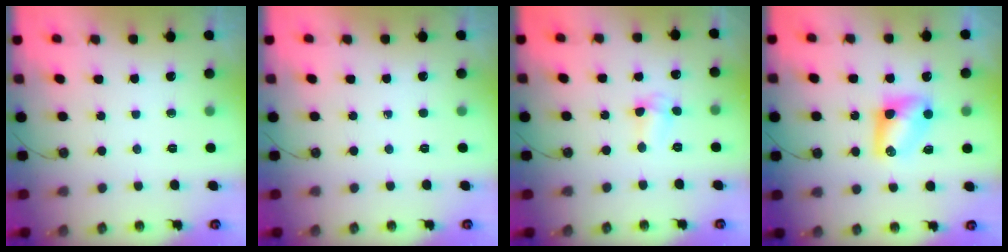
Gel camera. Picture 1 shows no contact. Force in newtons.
{"total": 0.0}
{"total": 3.0, "press": 2.9, "slide": 0.5}
{"total": 7.6, "press": 7.6, "slide": 0.8}